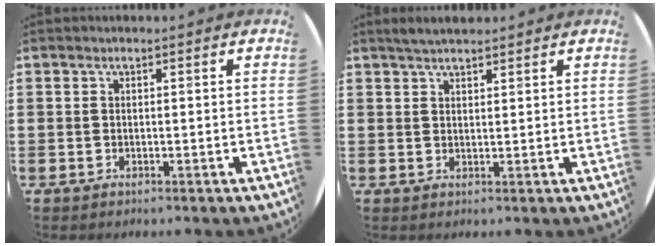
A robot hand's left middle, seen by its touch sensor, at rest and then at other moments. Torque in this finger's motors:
{"motor_torque": [0.38, -0.36, 0.00, 0.00]}